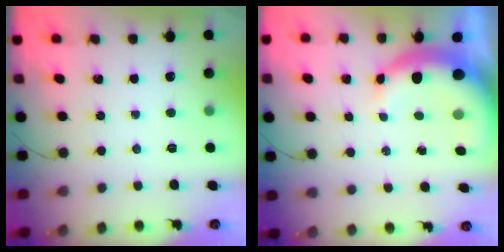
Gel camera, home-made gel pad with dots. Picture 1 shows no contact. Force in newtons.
{"total": 8.4, "press": 8.2, "slide": 1.4}